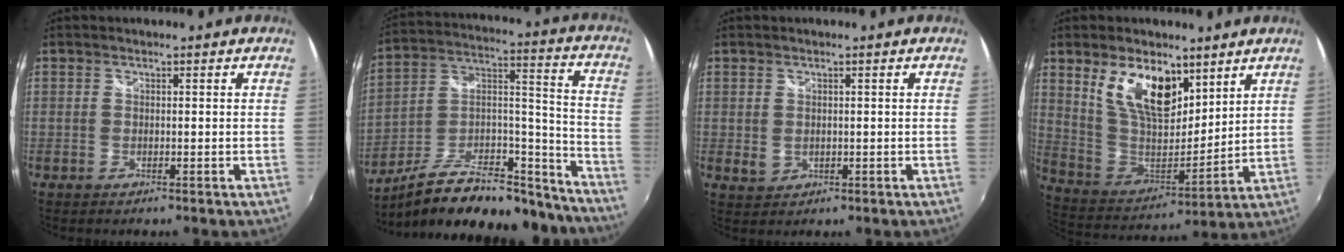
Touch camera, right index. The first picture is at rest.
{"total": 25.4, "force": [-20.5, 8.9, 12.2], "torque": [-0.194, 0.041, -0.294]}
{"total": 2.4, "force": [-0.1, 1.9, 1.5], "torque": [-0.028, -0.004, 0.004]}
{"total": 15.1, "force": [8.2, 7.6, 10.2], "torque": [-0.191, 0.002, 0.164]}